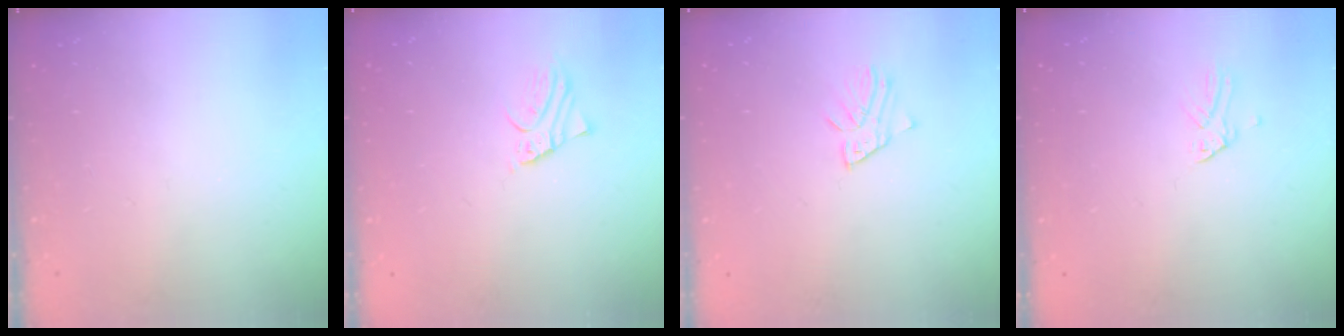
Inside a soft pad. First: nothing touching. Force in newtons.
{"total": 2.3, "press": 2.3, "slide": 0.2}
{"total": 3.9, "press": 3.9, "slide": 0.3}
{"total": 0.0}